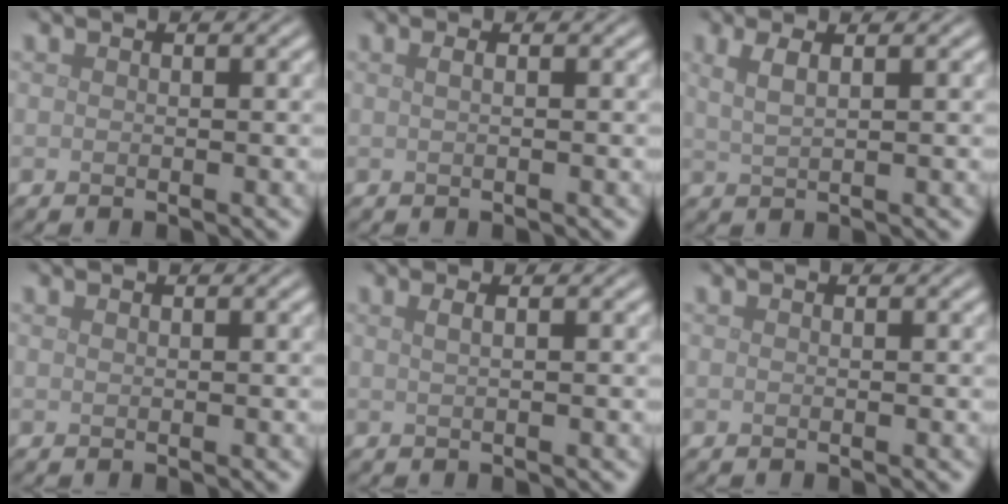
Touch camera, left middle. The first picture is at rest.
{"total": 1.1, "force": [0.3, 0.5, 1.0], "torque": [-0.011, 0.000, -0.002]}
{"total": 2.4, "force": [1.0, 0.8, 2.0], "torque": [-0.032, 0.005, 0.017]}
{"total": 0.0}
{"total": 1.8, "force": [0.7, 0.8, 1.4], "torque": [-0.011, -0.001, -0.002]}
{"total": 0.0}